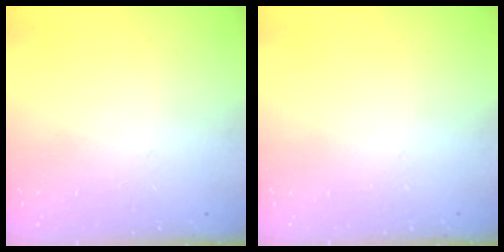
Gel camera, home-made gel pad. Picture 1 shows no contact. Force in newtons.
{"total": 0.0}